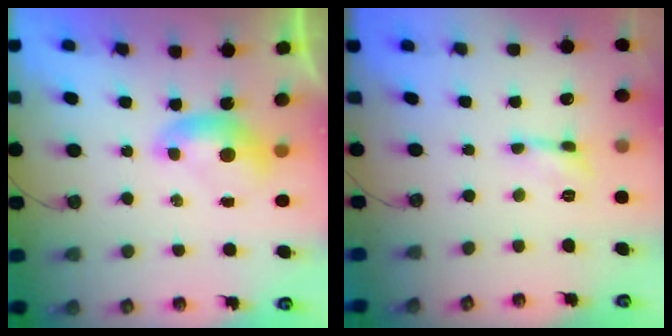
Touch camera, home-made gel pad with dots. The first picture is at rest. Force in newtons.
{"total": 0.6, "press": 0.6, "slide": 0.2}